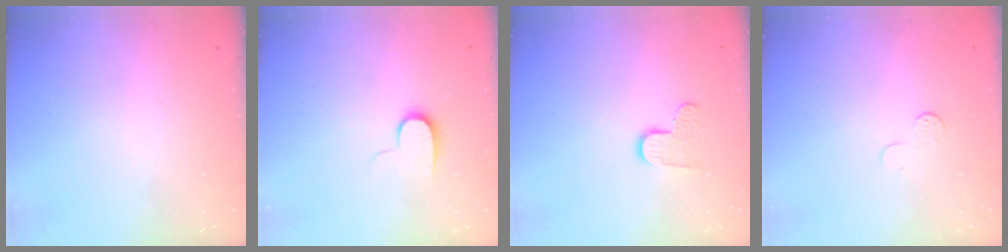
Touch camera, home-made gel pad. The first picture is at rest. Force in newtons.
{"total": 7.1, "press": 7.1, "slide": 0.7}
{"total": 7.0, "press": 7.0, "slide": 0.3}
{"total": 4.1, "press": 4.0, "slide": 0.4}